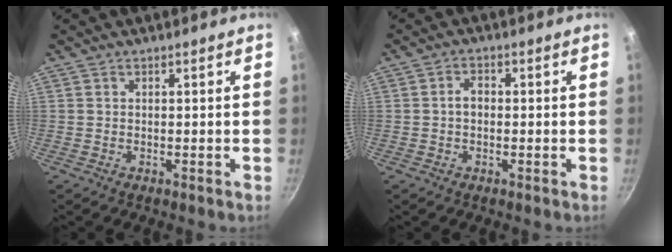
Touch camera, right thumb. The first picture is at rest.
{"total": 2.3, "force": [-0.2, 1.6, 1.6], "torque": [-0.022, 0.011, -0.005]}